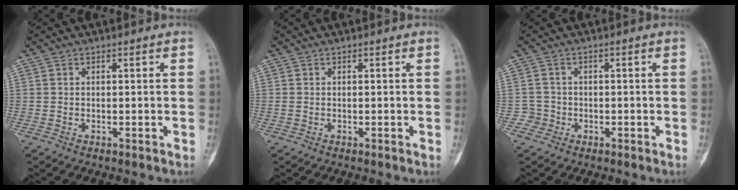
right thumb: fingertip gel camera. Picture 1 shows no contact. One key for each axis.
{"total": 0.0}
{"total": 2.2, "fx": -0.8, "fy": 2.0, "fz": -0.3, "tx": 0.021, "ty": 0.010, "tz": -0.020}